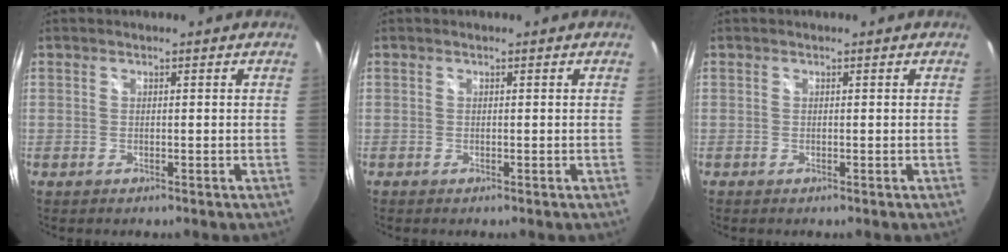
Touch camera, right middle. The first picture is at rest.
{"total": 0.0}
{"total": 0.0}